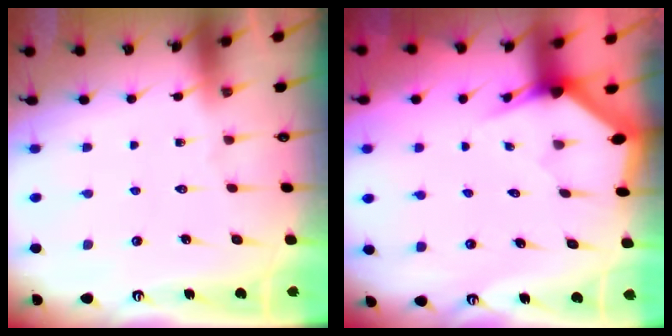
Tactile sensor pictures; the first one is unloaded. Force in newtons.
{"total": 2.9, "press": 2.9, "slide": 0.1}